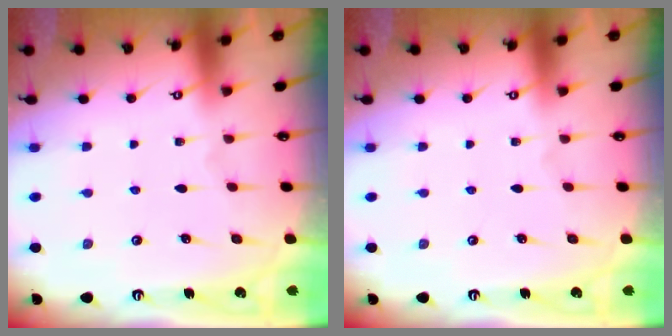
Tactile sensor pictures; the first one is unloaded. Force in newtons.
{"total": 0.0}